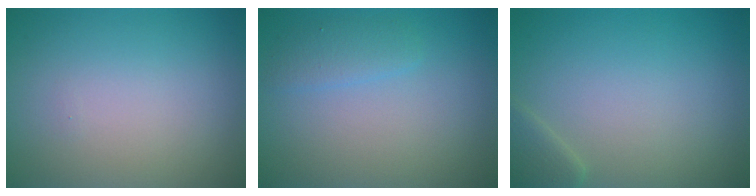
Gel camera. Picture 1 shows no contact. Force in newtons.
{"total": 1.6, "press": 1.6, "slide": 0.1}
{"total": 1.7, "press": 1.7, "slide": 0.1}